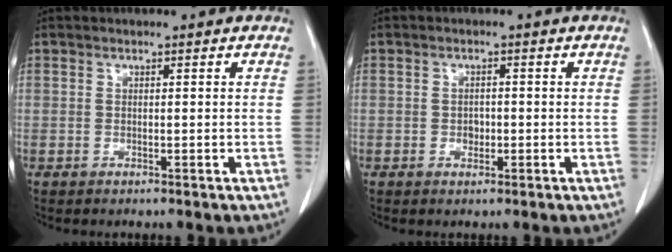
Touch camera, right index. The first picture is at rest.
{"total": 1.6, "force": [-0.5, 1.1, 1.0], "torque": [-0.013, 0.004, -0.006]}